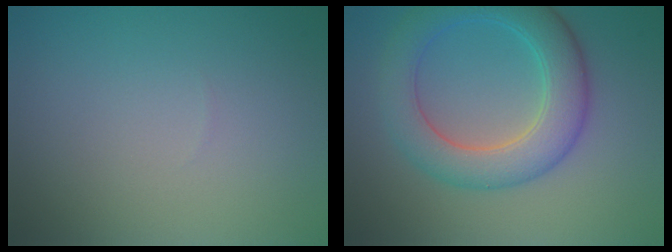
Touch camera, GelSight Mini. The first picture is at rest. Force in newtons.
{"total": 6.2, "press": 6.2, "slide": 0.3}